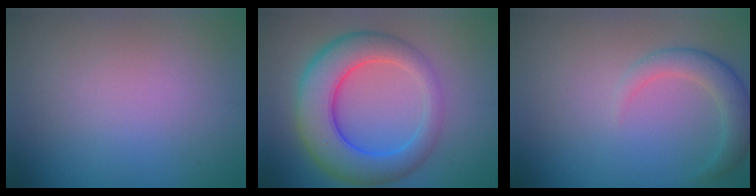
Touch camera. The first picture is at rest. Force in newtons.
{"total": 8.0, "press": 8.0, "slide": 0.3}
{"total": 2.7, "press": 2.7, "slide": 0.1}